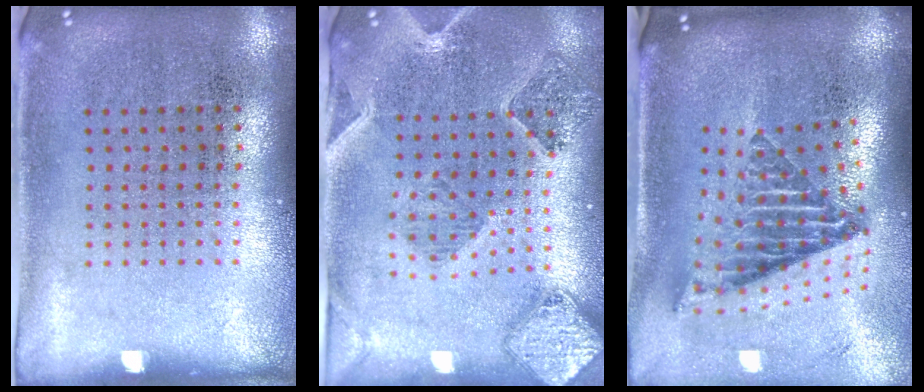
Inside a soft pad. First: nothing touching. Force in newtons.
{"total": 1.4, "press": 1.4, "slide": 0.4}
{"total": 2.7, "press": 1.8, "slide": 2.0}